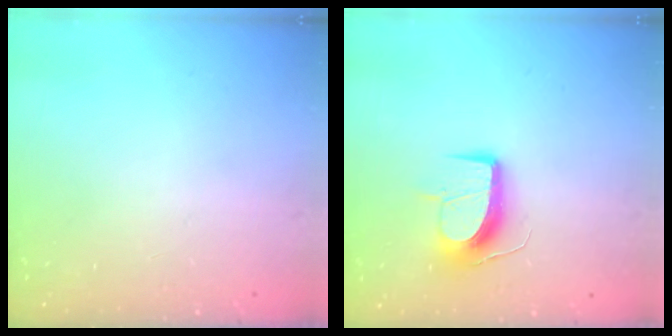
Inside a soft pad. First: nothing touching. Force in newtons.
{"total": 11.6, "press": 11.6, "slide": 0.1}